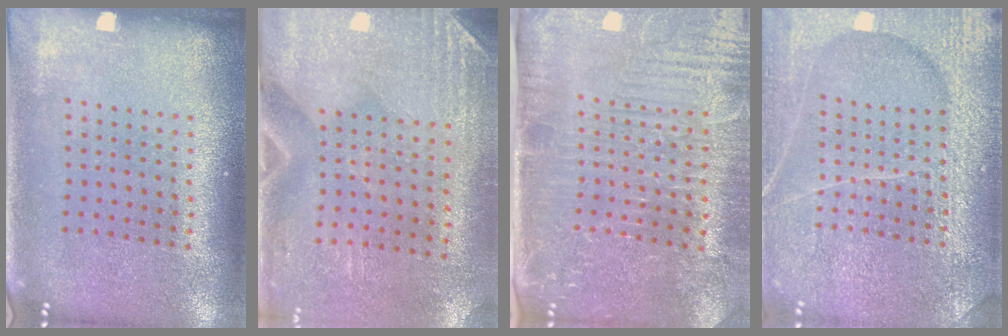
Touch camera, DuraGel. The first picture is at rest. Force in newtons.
{"total": 2.9, "press": 2.5, "slide": 1.5}
{"total": 4.8, "press": 4.4, "slide": 2.0}
{"total": 6.6, "press": 6.5, "slide": 0.8}